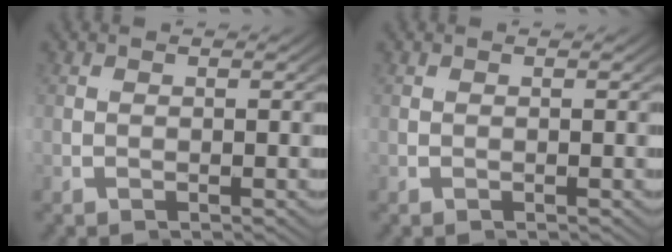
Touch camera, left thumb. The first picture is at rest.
{"total": 0.0}